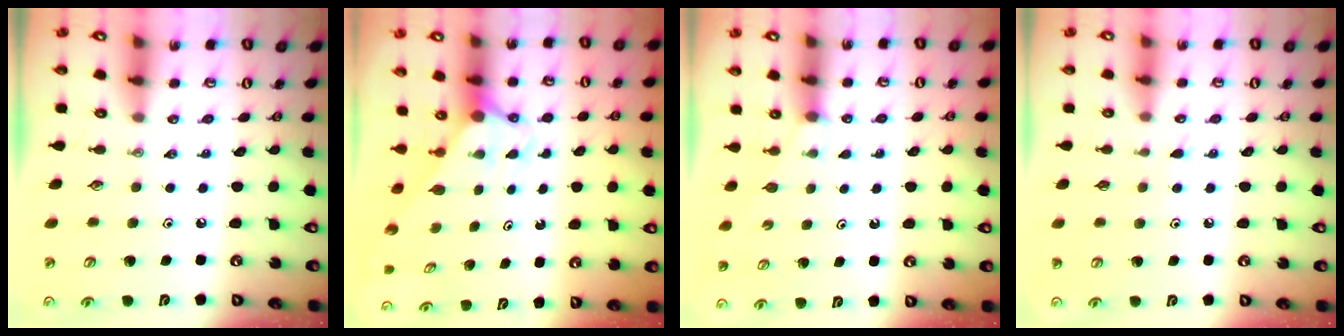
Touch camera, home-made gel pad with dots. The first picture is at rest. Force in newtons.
{"total": 2.8, "press": 2.8, "slide": 0.0}
{"total": 2.2, "press": 2.2, "slide": 0.3}
{"total": 5.8, "press": 5.8, "slide": 0.6}